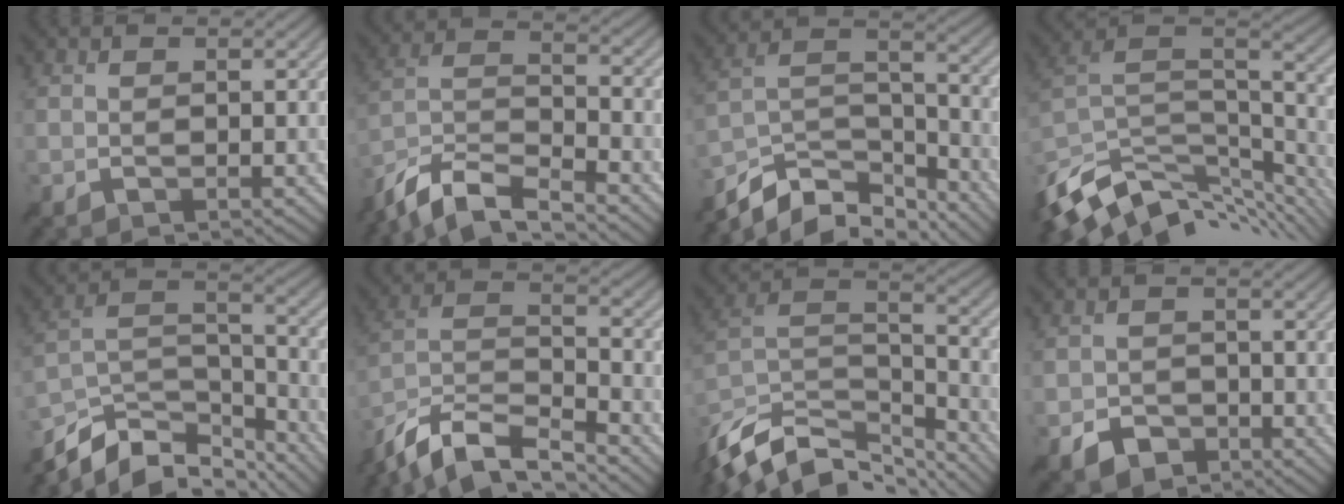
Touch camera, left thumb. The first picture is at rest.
{"total": 10.9, "force": [-9.0, 2.6, 5.7], "torque": [-0.122, -0.005, -0.180]}
{"total": 12.2, "force": [-9.9, 4.4, 5.5], "torque": [-0.118, 0.001, -0.181]}
{"total": 13.1, "force": [-8.1, 6.3, 8.2], "torque": [-0.206, -0.019, -0.133]}
{"total": 13.2, "force": [-10.2, 5.5, 6.3], "torque": [-0.146, -0.003, -0.183]}
{"total": 12.4, "force": [-10.1, 3.3, 6.4], "torque": [-0.141, -0.005, -0.196]}
{"total": 14.9, "force": [-11.0, 6.5, 7.6], "torque": [-0.217, -0.016, -0.187]}
{"total": 3.7, "force": [-2.4, 2.5, 1.3], "torque": [-0.022, -0.008, -0.050]}